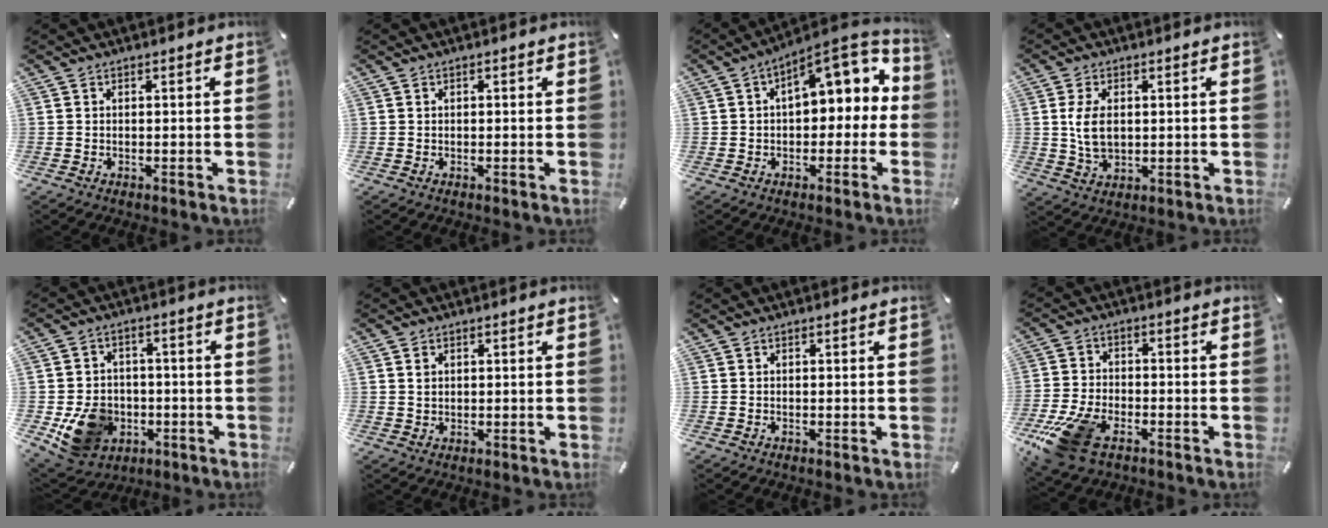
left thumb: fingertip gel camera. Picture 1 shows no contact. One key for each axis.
{"total": 0.0}
{"total": 11.1, "fx": 3.7, "fy": 6.2, "fz": 8.4, "tx": -0.101, "ty": -0.030, "tz": 0.060}
{"total": 7.0, "fx": 1.0, "fy": 4.5, "fz": 5.3, "tx": -0.118, "ty": 0.000, "tz": 0.015}
{"total": 12.2, "fx": -3.6, "fy": 10.3, "fz": 5.5, "tx": -0.117, "ty": 0.021, "tz": -0.054}
{"total": 1.6, "fx": 0.6, "fy": 1.4, "fz": 0.6, "tx": -0.006, "ty": 0.000, "tz": 0.009}
{"total": 0.0}
{"total": 12.5, "fx": -7.1, "fy": 6.8, "fz": 7.8, "tx": -0.163, "ty": 0.024, "tz": -0.127}